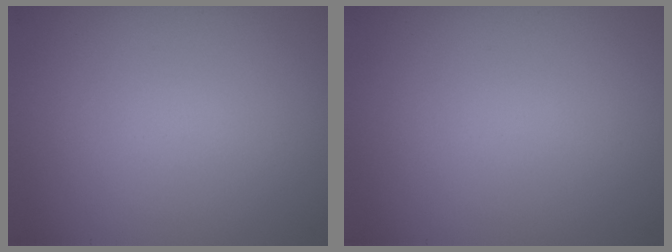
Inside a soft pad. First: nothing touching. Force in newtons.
{"total": 0.0}